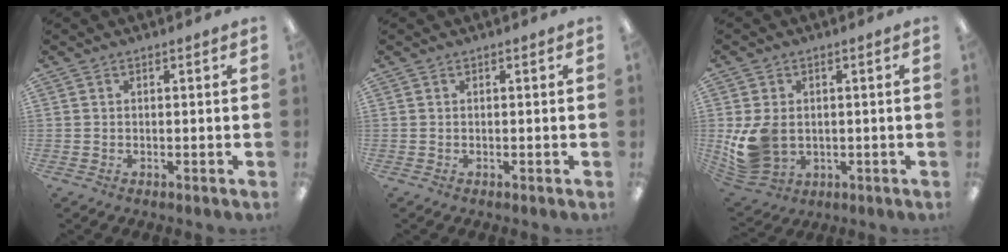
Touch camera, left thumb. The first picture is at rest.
{"total": 0.0}
{"total": 9.5, "force": [-0.4, 7.4, 5.8], "torque": [-0.133, 0.007, -0.001]}